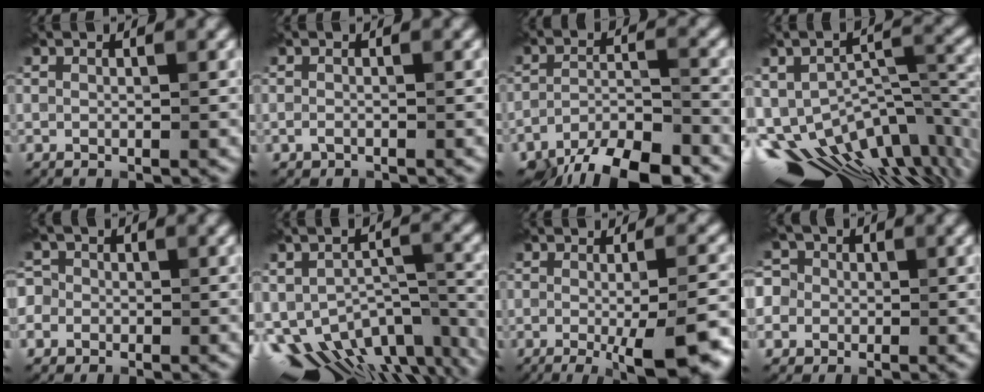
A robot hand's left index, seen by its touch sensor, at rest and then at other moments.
{"total": 0.7, "force": [-0.5, 0.3, 0.3], "torque": [-0.007, -0.002, -0.010]}
{"total": 7.7, "force": [-5.9, 2.6, 4.2], "torque": [-0.063, -0.008, -0.104]}
{"total": 13.2, "force": [-7.5, 5.9, 9.2], "torque": [-0.176, -0.014, -0.099]}
{"total": 4.5, "force": [-1.3, 4.1, 1.2], "torque": [-0.013, 0.018, -0.061]}
{"total": 11.6, "force": [-7.0, 6.1, 6.9], "torque": [-0.125, -0.020, -0.088]}
{"total": 8.9, "force": [-2.8, 2.3, 8.1], "torque": [-0.098, -0.013, -0.031]}
{"total": 7.6, "force": [-0.5, 7.1, 2.9], "torque": [-0.059, 0.030, -0.058]}